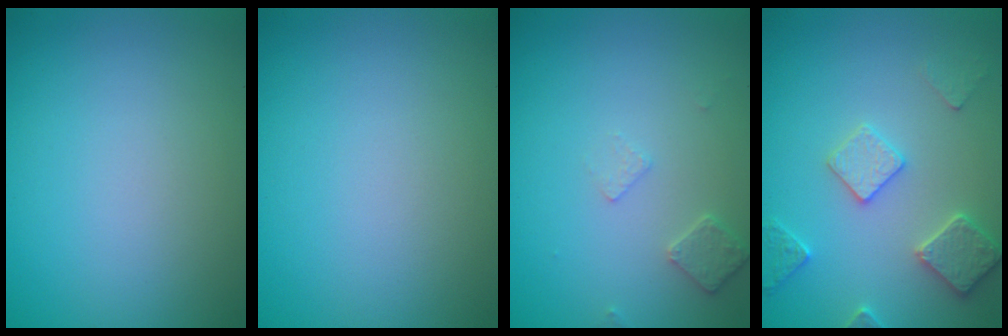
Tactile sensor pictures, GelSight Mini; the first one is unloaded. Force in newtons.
{"total": 0.0}
{"total": 1.5, "press": 1.4, "slide": 0.3}
{"total": 2.9, "press": 2.8, "slide": 0.5}